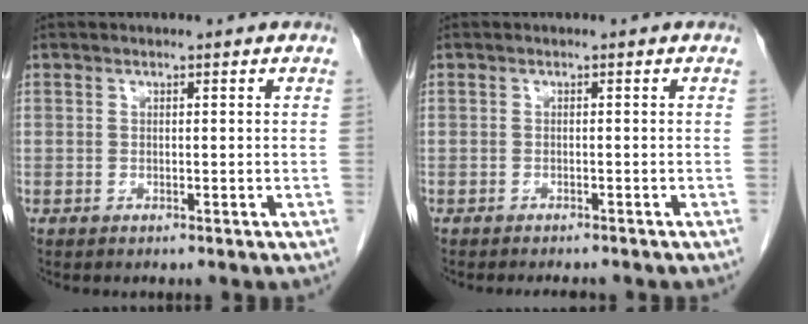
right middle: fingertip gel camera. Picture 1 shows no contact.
{"total": 3.1, "force": [-2.8, 0.8, 1.1], "torque": [-0.011, -0.004, -0.033]}